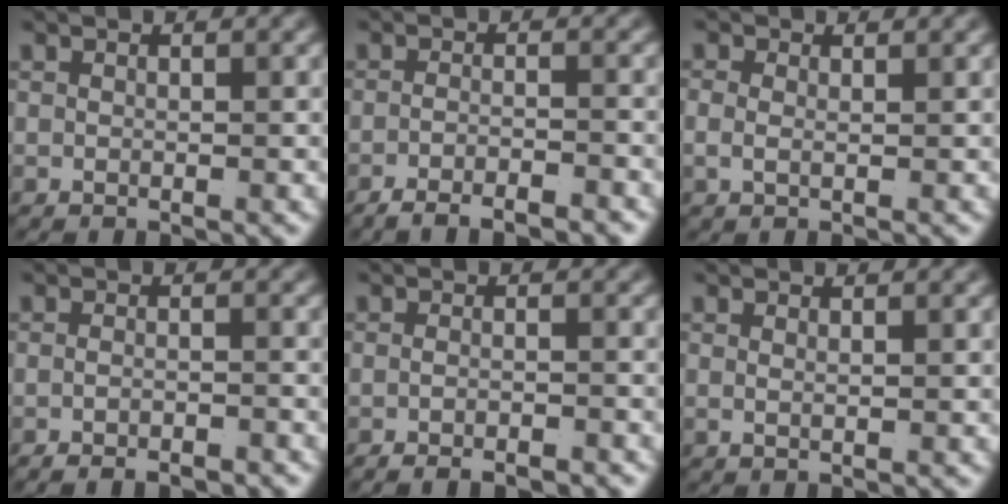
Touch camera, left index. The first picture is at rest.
{"total": 4.4, "force": [-4.1, 0.6, 1.4], "torque": [-0.021, -0.010, -0.065]}
{"total": 1.1, "force": [0.2, 0.4, 1.0], "torque": [-0.032, -0.014, 0.011]}
{"total": 2.8, "force": [-2.6, 0.3, 0.9], "torque": [-0.017, -0.010, -0.039]}
{"total": 2.9, "force": [-2.7, 0.3, 1.1], "torque": [-0.019, -0.009, -0.040]}
{"total": 0.8, "force": [0.4, -0.4, 0.5], "torque": [-0.011, -0.008, 0.012]}